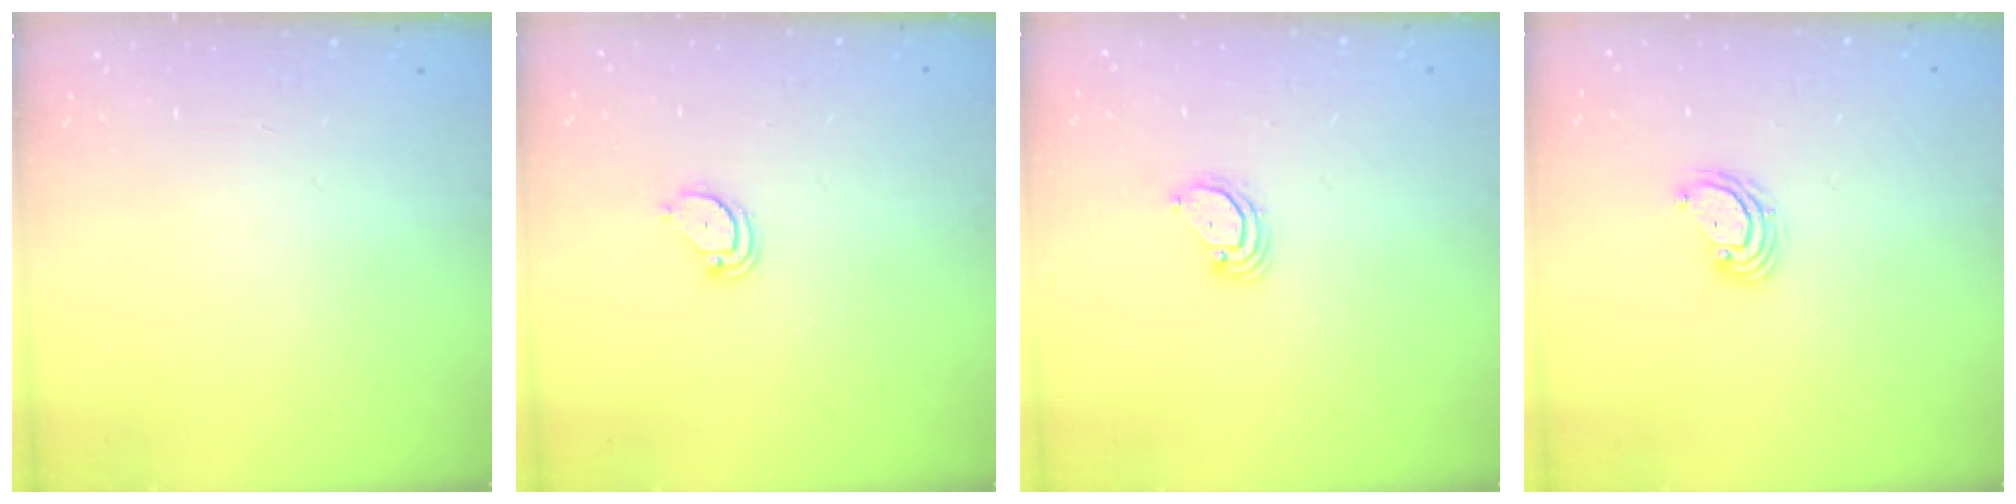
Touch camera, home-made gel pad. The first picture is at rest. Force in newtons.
{"total": 2.1, "press": 2.1, "slide": 0.2}
{"total": 2.9, "press": 2.9, "slide": 0.3}
{"total": 3.8, "press": 3.8, "slide": 0.1}